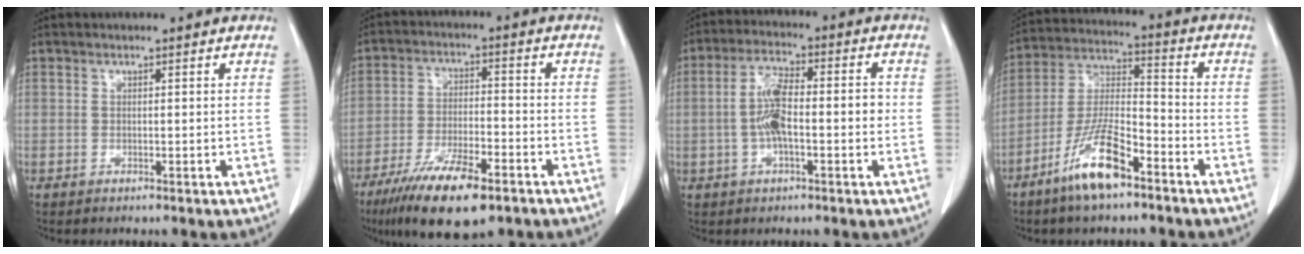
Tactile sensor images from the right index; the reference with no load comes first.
{"total": 13.0, "force": [-8.4, 3.2, 9.3], "torque": [-0.168, -0.021, -0.144]}
{"total": 8.3, "force": [-0.8, 2.4, 7.9], "torque": [-0.154, 0.020, -0.018]}
{"total": 11.7, "force": [-7.3, 2.6, 8.8], "torque": [-0.185, -0.009, -0.140]}